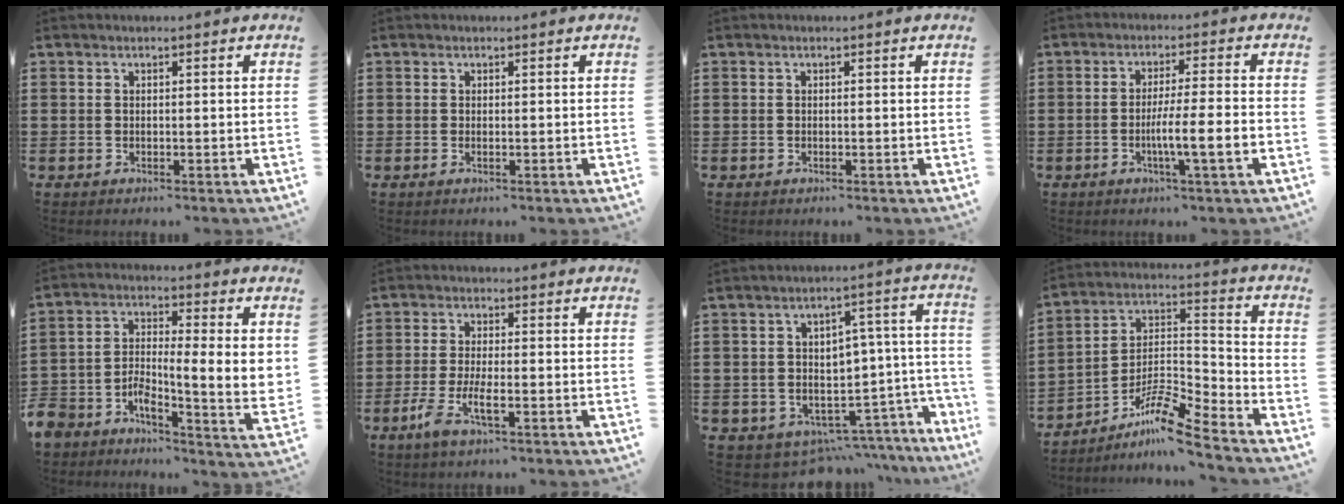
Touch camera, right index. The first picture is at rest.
{"total": 0.0}
{"total": 0.0}
{"total": 6.3, "force": [-2.0, -0.1, 5.9], "torque": [-0.099, -0.008, -0.035]}
{"total": 7.5, "force": [-2.0, 2.5, 6.8], "torque": [-0.144, -0.012, -0.039]}
{"total": 5.0, "force": [-2.2, 1.0, 4.4], "torque": [-0.099, -0.012, -0.046]}
{"total": 4.2, "force": [-2.7, 3.2, 0.6], "torque": [-0.029, -0.013, -0.046]}
{"total": 9.1, "force": [-7.4, 1.2, 5.1], "torque": [-0.107, 0.001, -0.150]}